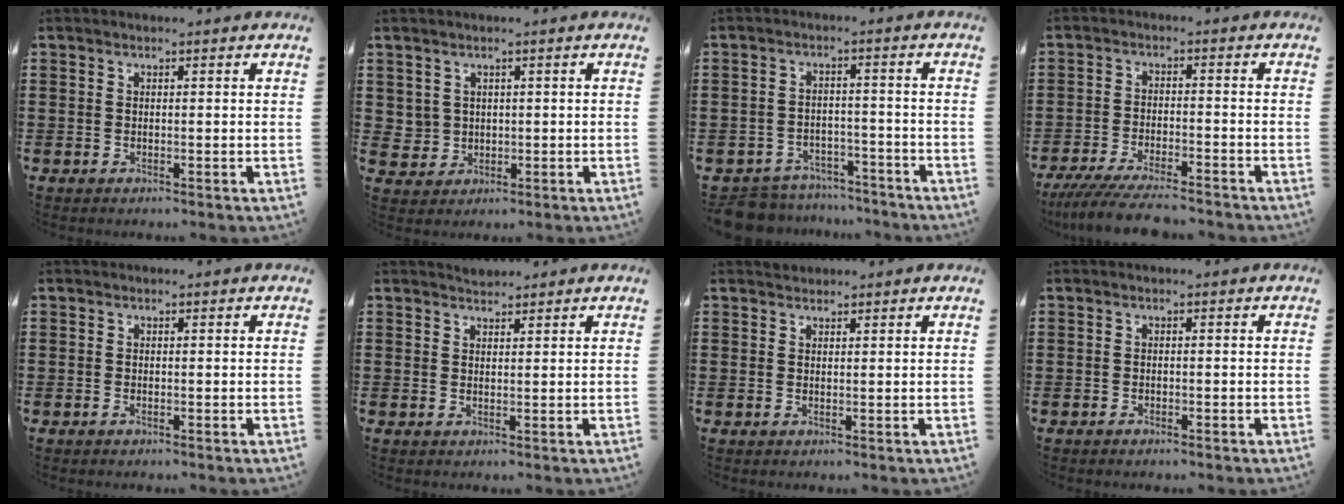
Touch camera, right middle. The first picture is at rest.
{"total": 2.4, "force": [0.6, 2.3, 0.4], "torque": [-0.021, 0.008, 0.009]}
{"total": 5.6, "force": [-5.6, 0.8, 0.2], "torque": [-0.008, 0.010, -0.114]}
{"total": 5.8, "force": [-5.3, 0.2, 2.4], "torque": [-0.056, -0.014, -0.104]}
{"total": 0.0}
{"total": 1.4, "force": [1.3, 0.3, -0.3], "torque": [0.001, 0.003, 0.026]}
{"total": 0.9, "force": [0.9, 0.2, -0.2], "torque": [0.002, -0.001, 0.018]}
{"total": 0.8, "force": [-0.7, -0.2, 0.3], "torque": [-0.006, -0.005, -0.013]}